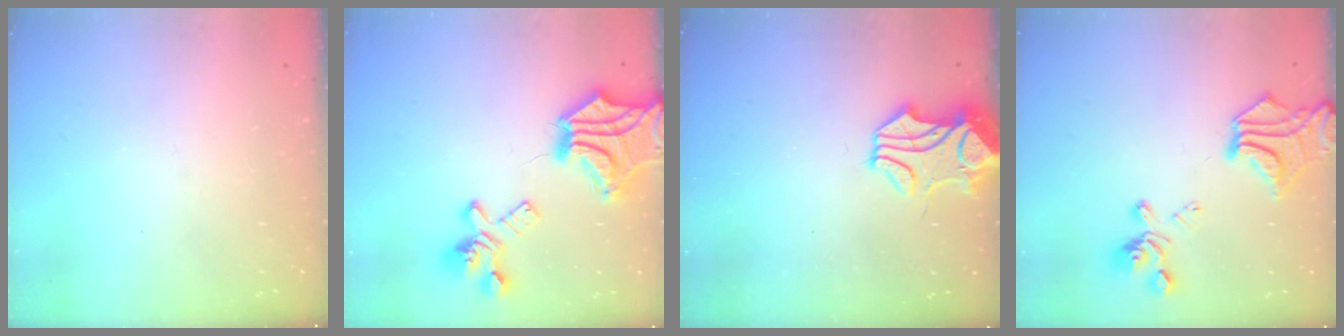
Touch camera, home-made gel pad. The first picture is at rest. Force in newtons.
{"total": 15.5, "press": 15.0, "slide": 3.8}
{"total": 2.1, "press": 1.8, "slide": 1.1}
{"total": 11.3, "press": 10.9, "slide": 2.9}